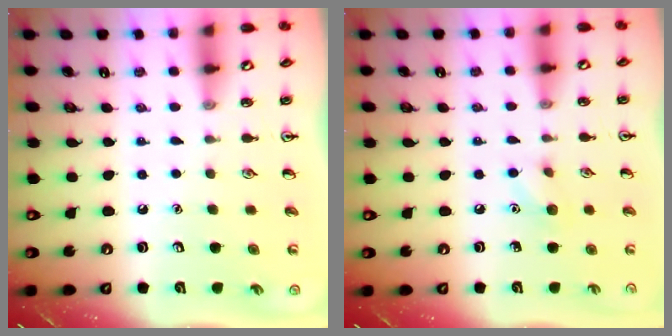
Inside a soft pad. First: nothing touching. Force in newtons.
{"total": 6.6, "press": 6.4, "slide": 1.9}